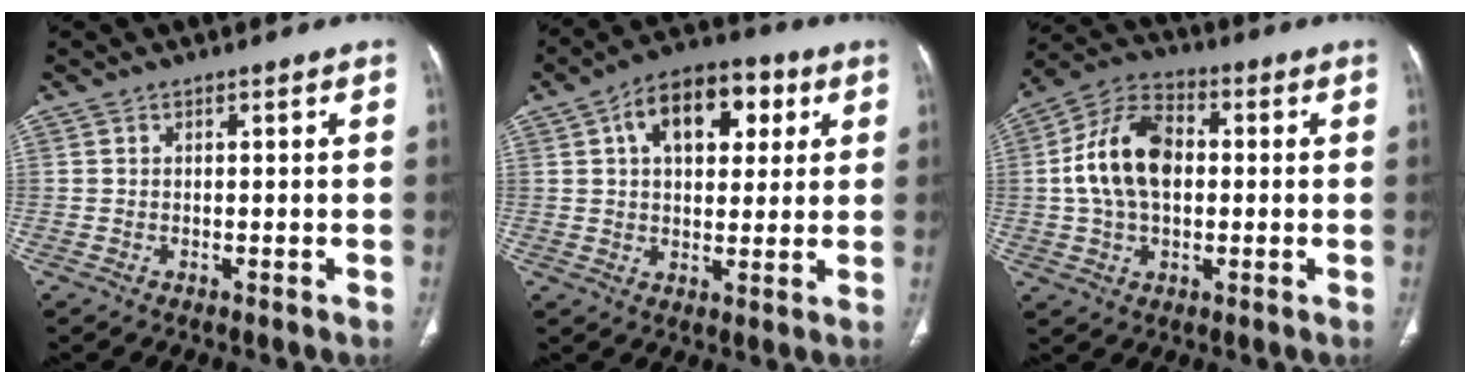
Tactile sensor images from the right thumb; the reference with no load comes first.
{"total": 14.2, "force": [4.7, 8.5, 10.4], "torque": [-0.124, 0.011, 0.069]}
{"total": 14.2, "force": [0.8, 9.1, 10.9], "torque": [-0.194, 0.026, 0.008]}